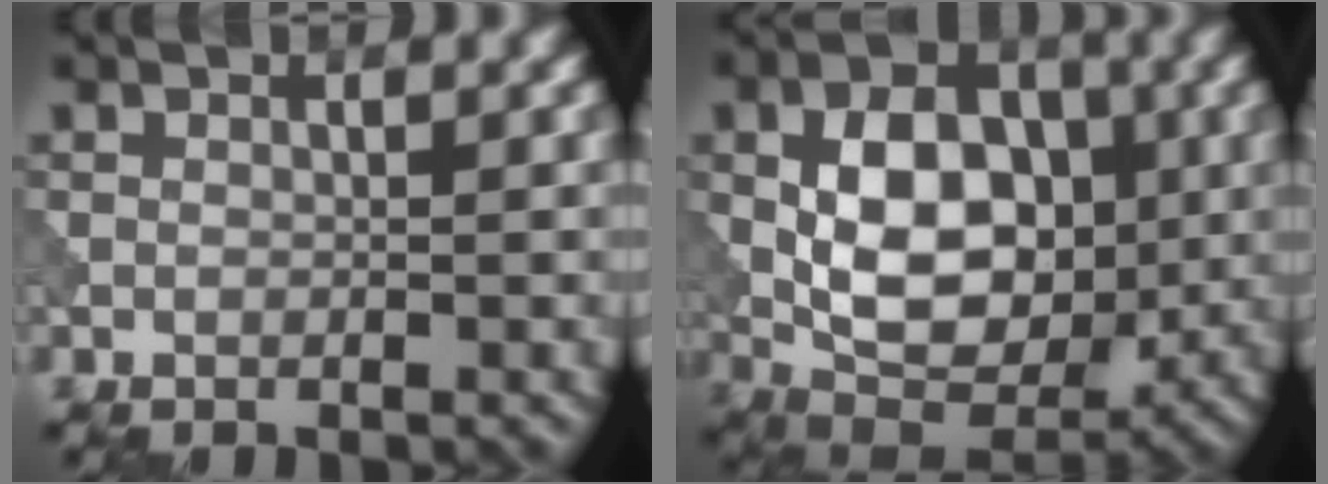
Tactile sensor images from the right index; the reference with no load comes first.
{"total": 9.3, "force": [0.2, 5.9, 7.1], "torque": [-0.121, 0.000, 0.000]}